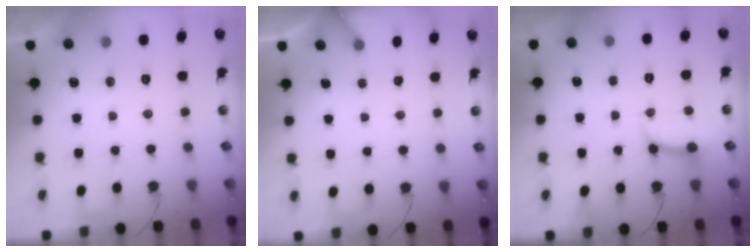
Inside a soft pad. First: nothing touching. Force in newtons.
{"total": 3.4, "press": 3.4, "slide": 0.2}
{"total": 8.3, "press": 8.2, "slide": 1.2}